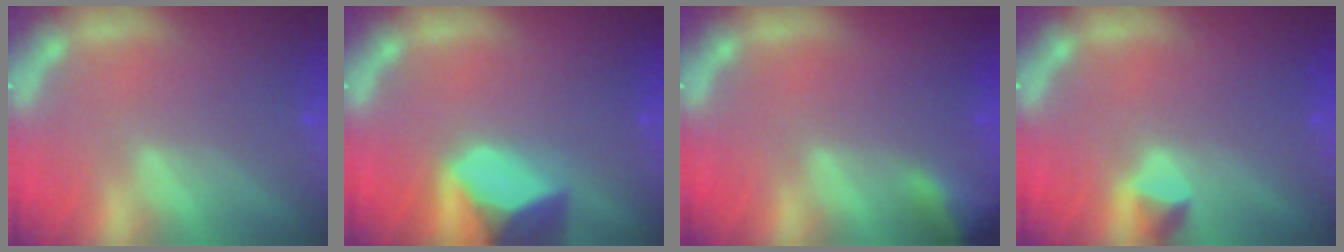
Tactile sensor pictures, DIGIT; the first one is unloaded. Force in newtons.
{"total": 7.5}
{"total": 3.5}
{"total": 1.4}